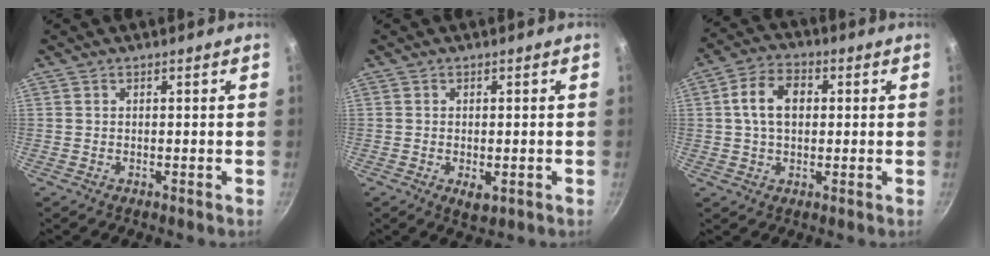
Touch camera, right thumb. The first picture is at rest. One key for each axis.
{"total": 3.2, "fx": -0.9, "fy": 1.7, "fz": 2.6, "tx": -0.038, "ty": -0.009, "tz": -0.010}
{"total": 8.6, "fx": 1.2, "fy": 6.0, "fz": 6.1, "tx": -0.092, "ty": 0.018, "tz": 0.013}